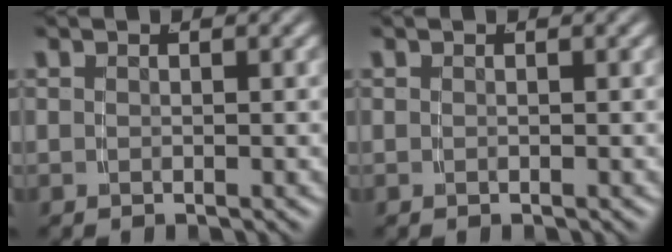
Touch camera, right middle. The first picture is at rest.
{"total": 0.0}